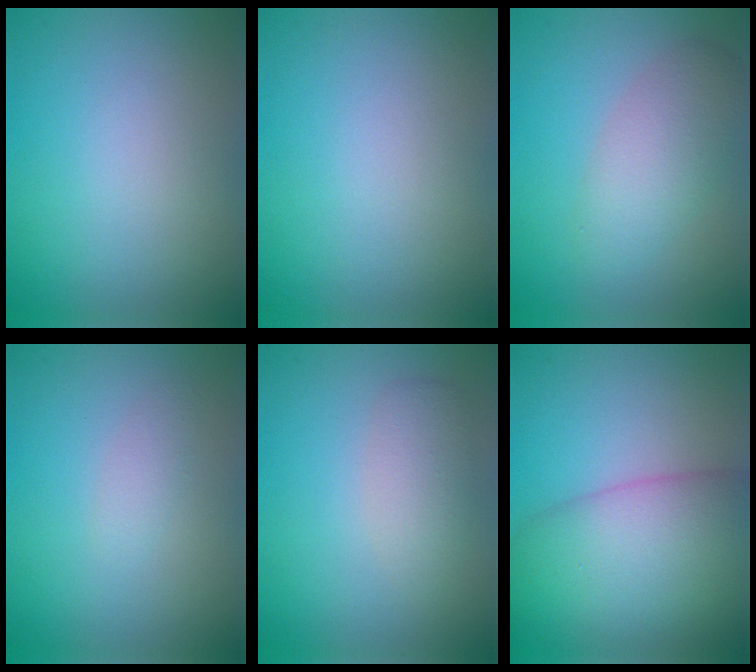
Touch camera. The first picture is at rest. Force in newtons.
{"total": 0.0}
{"total": 3.9, "press": 3.9, "slide": 0.1}
{"total": 1.0, "press": 1.0, "slide": 0.1}
{"total": 2.3, "press": 2.3, "slide": 0.1}
{"total": 10.2, "press": 10.2, "slide": 0.4}